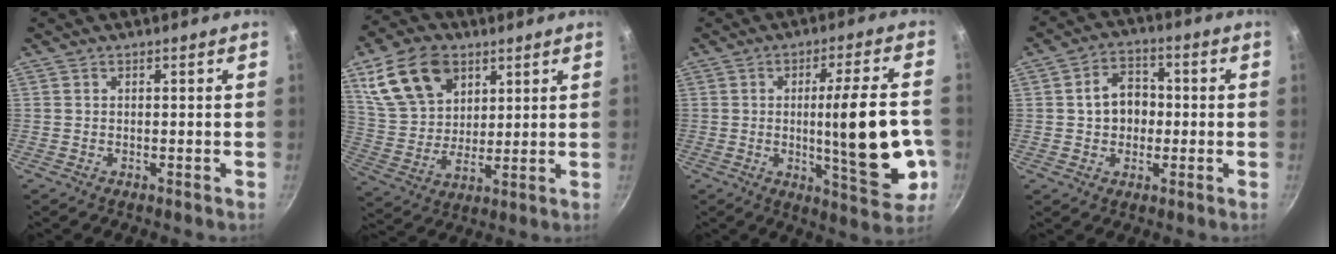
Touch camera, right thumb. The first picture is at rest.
{"total": 15.7, "force": [7.5, 10.4, 9.0], "torque": [-0.143, -0.013, 0.151]}
{"total": 18.2, "force": [-2.4, 4.1, 17.6], "torque": [-0.234, 0.002, -0.026]}
{"total": 7.9, "force": [0.0, 6.3, 4.8], "torque": [-0.046, 0.016, -0.006]}